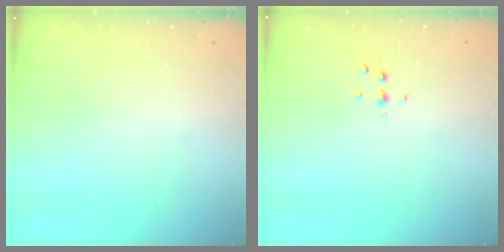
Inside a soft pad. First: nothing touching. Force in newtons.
{"total": 3.8, "press": 3.7, "slide": 0.5}